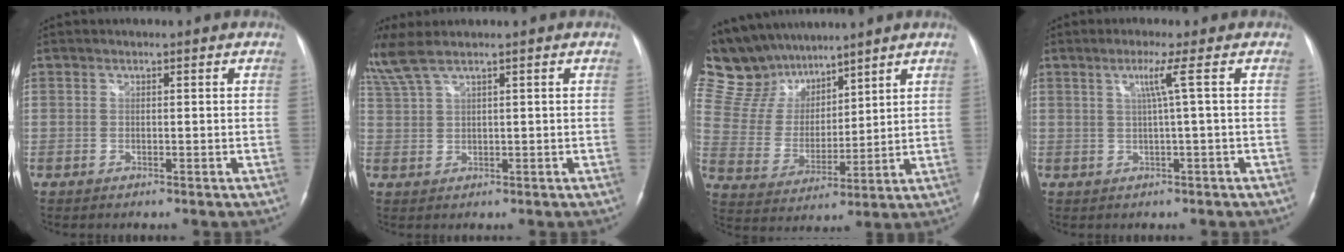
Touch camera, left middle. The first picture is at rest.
{"total": 4.5, "force": [3.4, -0.1, 3.0], "torque": [-0.084, 0.025, 0.081]}
{"total": 14.1, "force": [12.3, 5.6, 3.8], "torque": [-0.088, 0.027, 0.243]}
{"total": 3.3, "force": [0.8, -1.5, 2.9], "torque": [-0.060, -0.004, 0.020]}